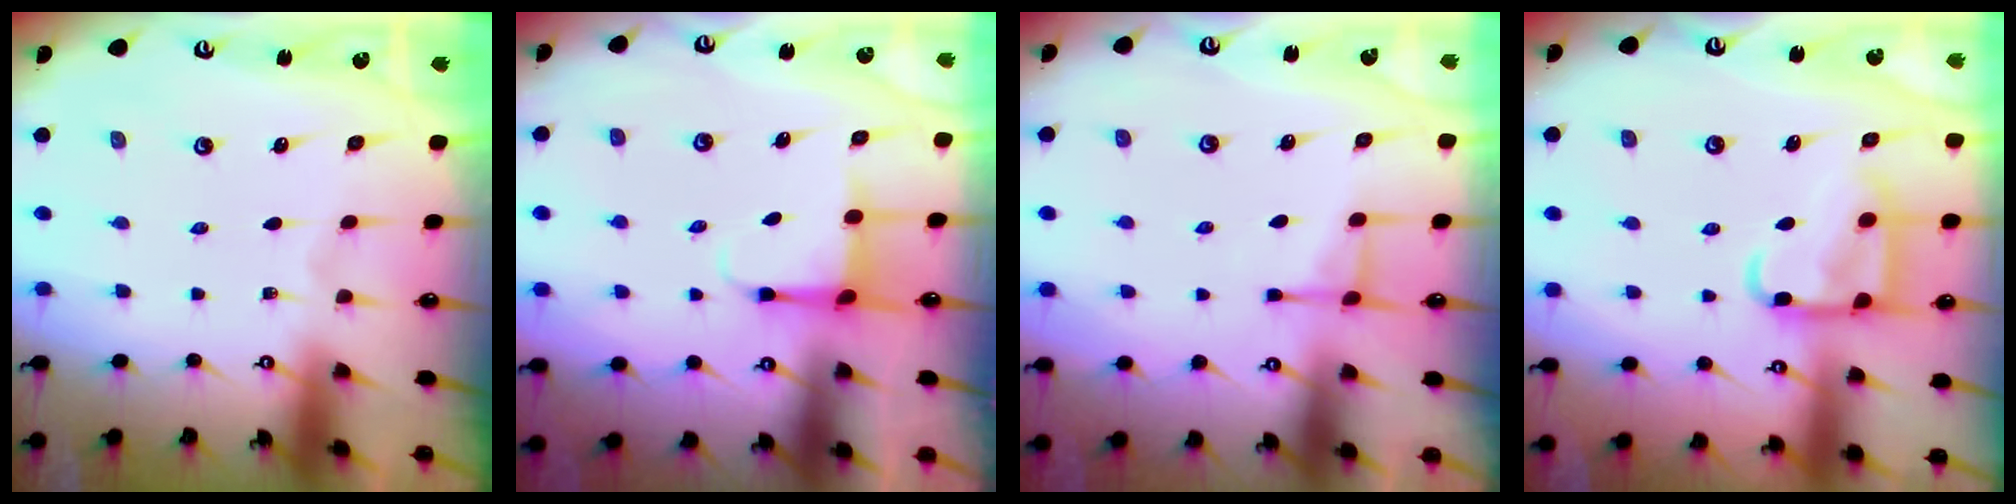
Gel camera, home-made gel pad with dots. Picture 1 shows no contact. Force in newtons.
{"total": 3.9, "press": 3.8, "slide": 1.1}
{"total": 4.2, "press": 4.1, "slide": 0.6}
{"total": 14.0, "press": 13.9, "slide": 1.4}